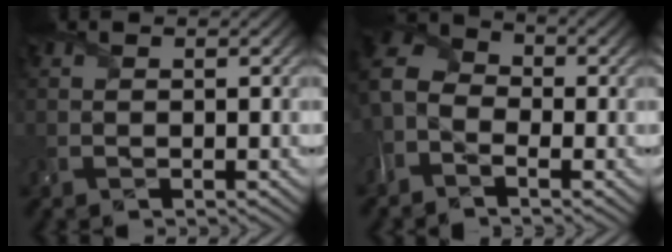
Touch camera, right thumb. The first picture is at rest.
{"total": 5.9, "force": [-2.7, 4.0, 3.5], "torque": [-0.092, -0.005, -0.074]}